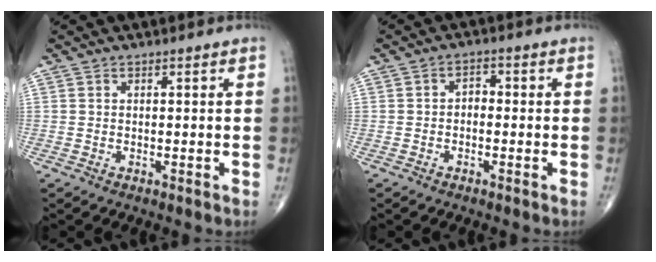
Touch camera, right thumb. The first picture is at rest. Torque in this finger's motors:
{"motor_torque": [-0.12, -0.47, 0.29, -0.02, 0.00]}